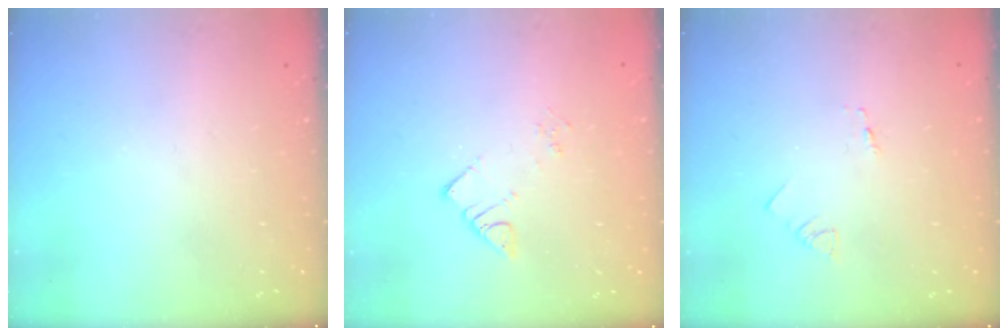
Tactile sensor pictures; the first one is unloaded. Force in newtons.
{"total": 3.3, "press": 3.3, "slide": 0.2}
{"total": 1.3, "press": 1.2, "slide": 0.1}